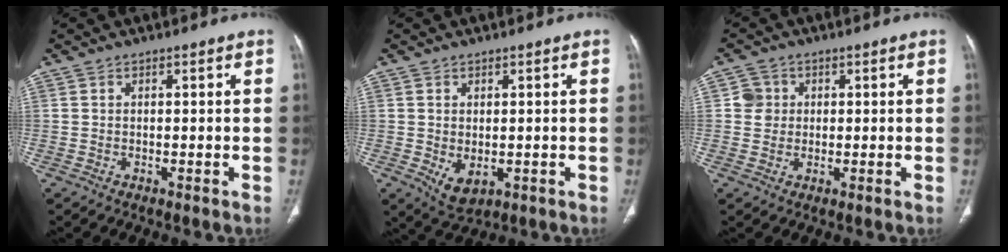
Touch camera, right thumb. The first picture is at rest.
{"total": 4.4, "force": [-0.8, 2.7, 3.4], "torque": [-0.054, -0.009, 0.005]}
{"total": 3.5, "force": [0.7, 3.4, 0.6], "torque": [0.013, 0.003, 0.008]}